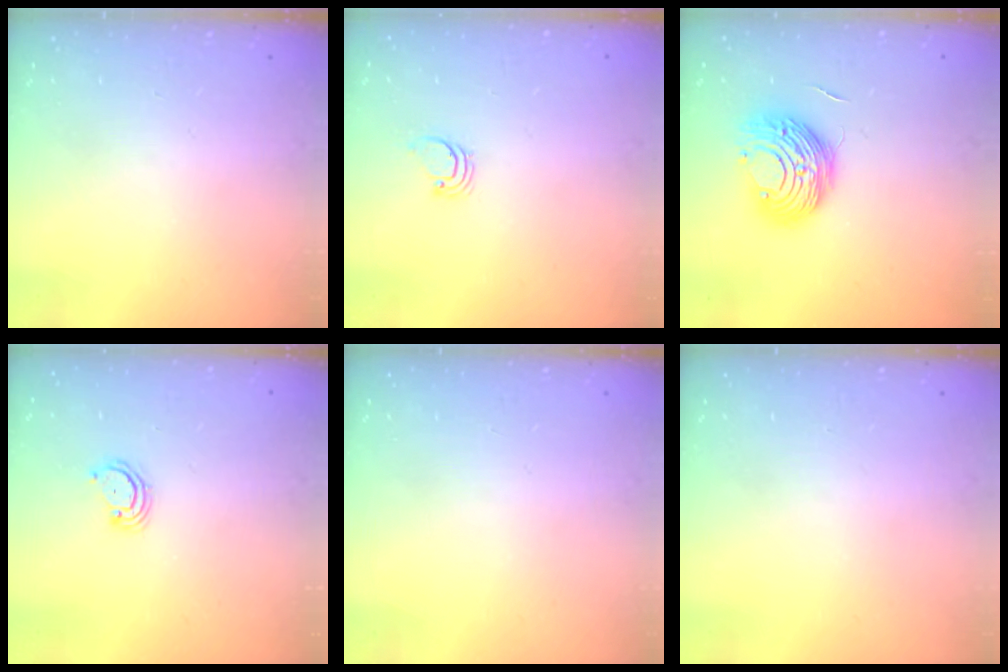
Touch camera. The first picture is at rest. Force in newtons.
{"total": 0.9, "press": 0.9, "slide": 0.0}
{"total": 11.4, "press": 11.3, "slide": 0.5}
{"total": 2.9, "press": 2.9, "slide": 0.3}
{"total": 0.0}
{"total": 0.0}